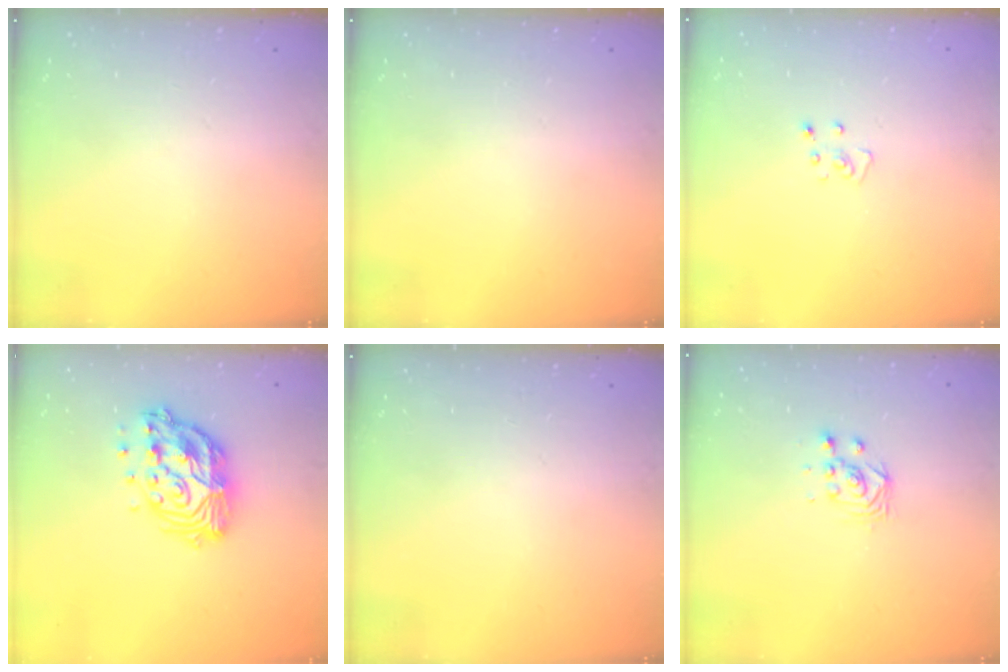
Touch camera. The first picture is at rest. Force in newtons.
{"total": 0.0}
{"total": 2.8, "press": 2.8, "slide": 0.2}
{"total": 15.0, "press": 14.9, "slide": 1.3}
{"total": 0.0}
{"total": 3.0, "press": 2.9, "slide": 0.3}